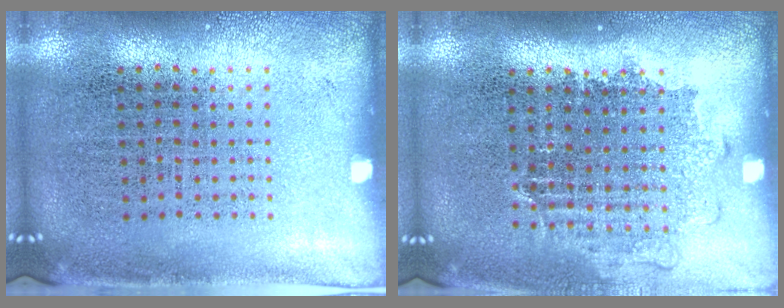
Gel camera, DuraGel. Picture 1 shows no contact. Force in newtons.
{"total": 1.1, "press": 1.0, "slide": 0.4}